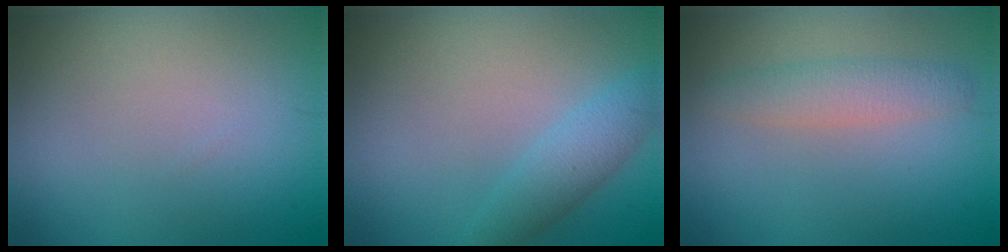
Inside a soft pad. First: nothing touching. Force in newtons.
{"total": 2.7, "press": 2.7, "slide": 0.1}
{"total": 2.4, "press": 2.4, "slide": 0.0}